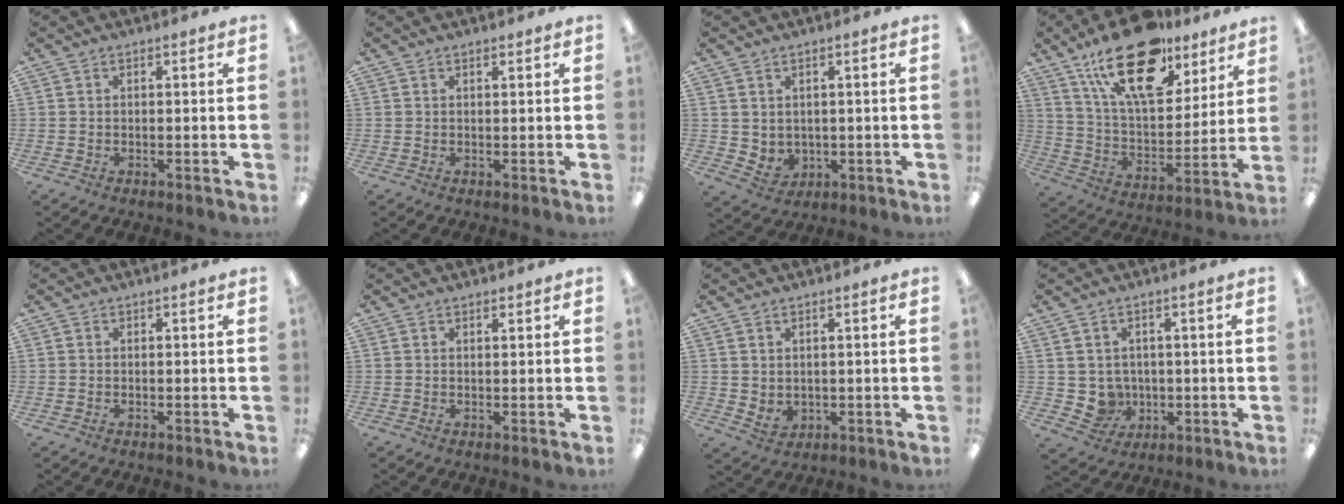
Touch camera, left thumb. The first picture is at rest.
{"total": 0.7, "force": [0.6, 0.1, 0.3], "torque": [-0.006, 0.001, 0.011]}
{"total": 3.4, "force": [1.8, 2.7, 1.1], "torque": [-0.026, -0.008, 0.036]}
{"total": 23.1, "force": [14.7, 10.4, 14.5], "torque": [-0.242, -0.069, 0.258]}
{"total": 0.0}
{"total": 0.9, "force": [0.8, 0.2, 0.3], "torque": [-0.008, -0.001, 0.015]}
{"total": 2.8, "force": [1.9, 1.8, 0.7], "torque": [-0.011, -0.011, 0.035]}
{"total": 5.2, "force": [0.7, 5.0, 1.0], "torque": [-0.039, -0.006, 0.020]}